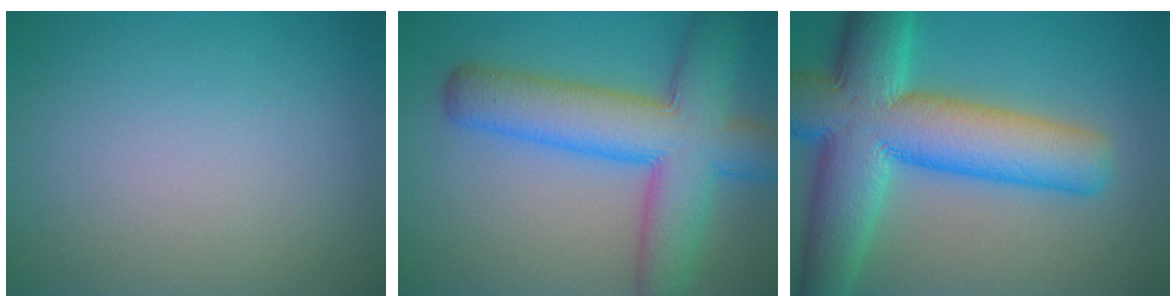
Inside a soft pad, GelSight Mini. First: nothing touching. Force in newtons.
{"total": 9.9, "press": 9.9, "slide": 0.4}
{"total": 13.1, "press": 13.1, "slide": 0.5}